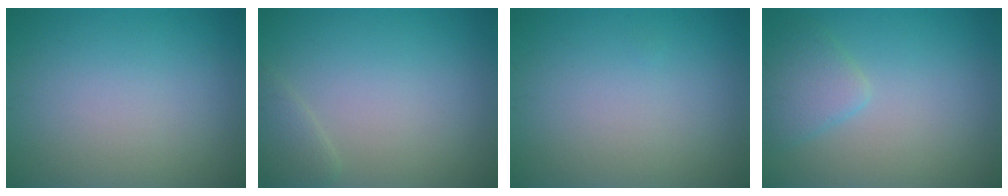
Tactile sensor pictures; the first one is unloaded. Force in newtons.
{"total": 1.4, "press": 1.4, "slide": 0.1}
{"total": 0.0}
{"total": 2.5, "press": 2.5, "slide": 0.2}